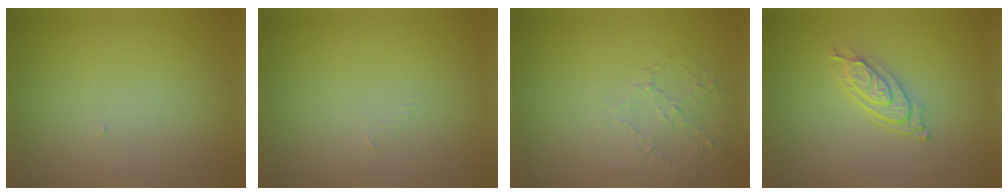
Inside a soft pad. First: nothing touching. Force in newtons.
{"total": 0.7, "press": 0.7, "slide": 0.1}
{"total": 1.1, "press": 0.5, "slide": 1.0}
{"total": 2.7, "press": 2.1, "slide": 1.6}